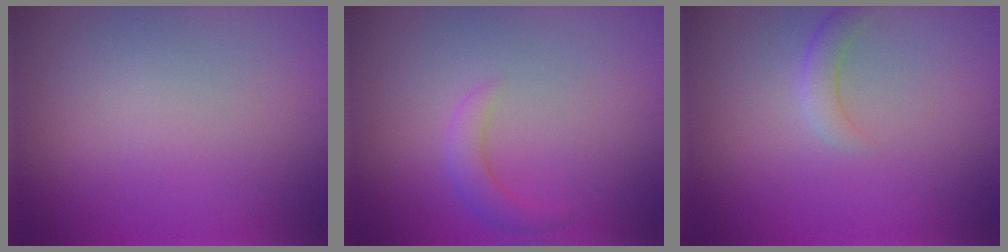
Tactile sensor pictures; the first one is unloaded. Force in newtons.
{"total": 2.0, "press": 2.0, "slide": 0.1}
{"total": 1.8, "press": 1.8, "slide": 0.1}